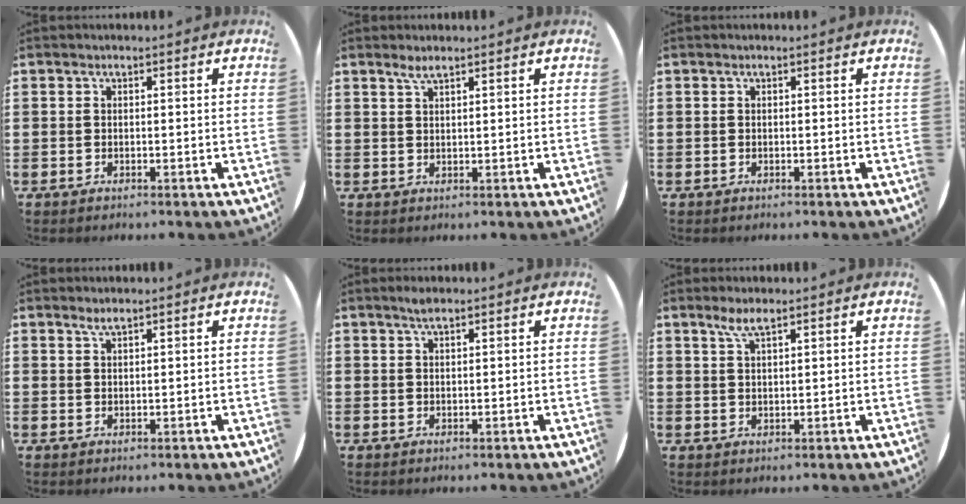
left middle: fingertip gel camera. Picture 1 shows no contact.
{"total": 1.7, "force": [1.3, 0.0, 1.0], "torque": [-0.020, 0.003, 0.023]}
{"total": 0.0}
{"total": 1.3, "force": [1.1, 0.0, 0.6], "torque": [-0.012, 0.002, 0.020]}
{"total": 1.6, "force": [1.3, 0.1, 0.9], "torque": [-0.018, 0.003, 0.023]}
{"total": 2.9, "force": [2.1, 0.4, 1.9], "torque": [-0.041, 0.006, 0.037]}